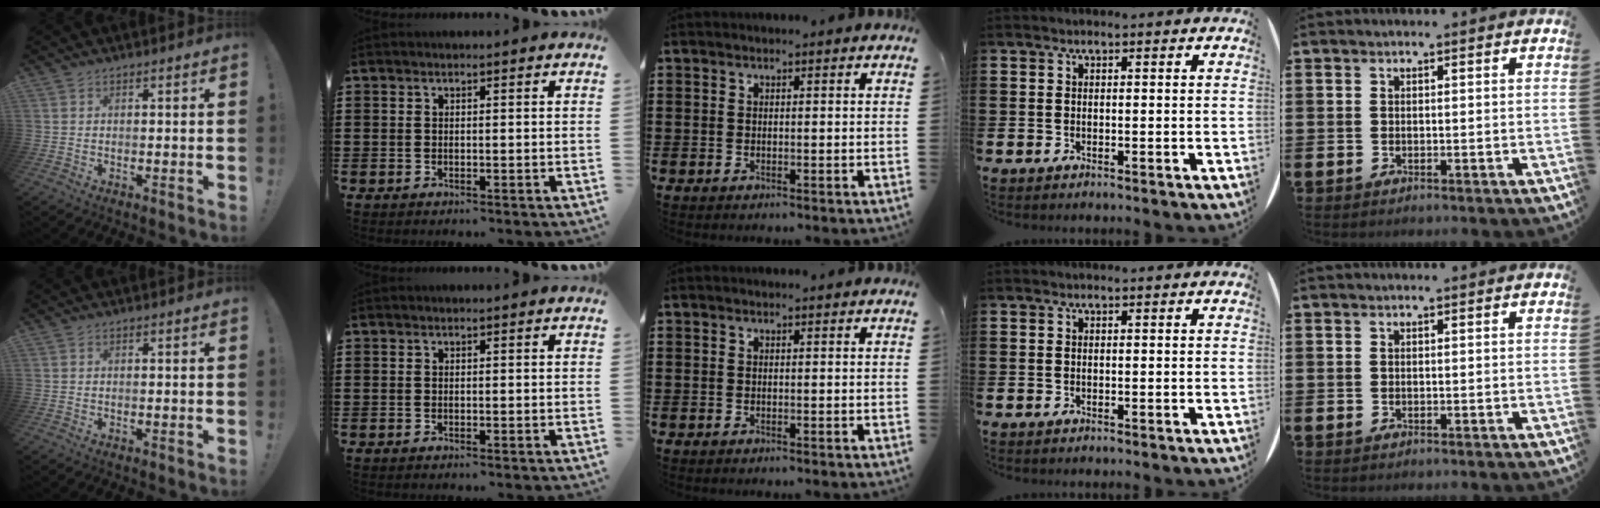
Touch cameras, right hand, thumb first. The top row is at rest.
{}